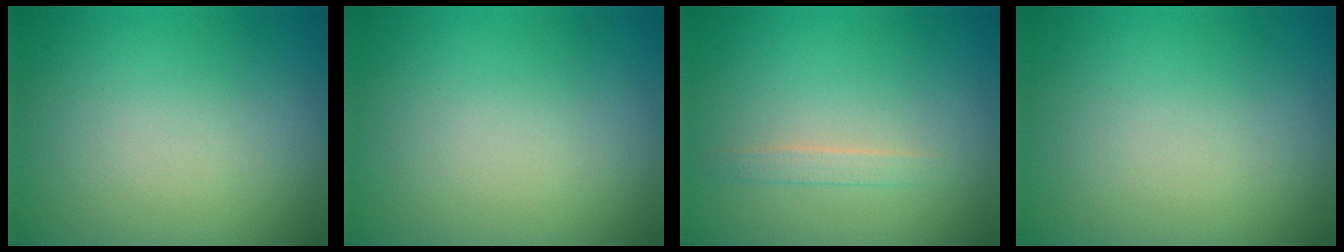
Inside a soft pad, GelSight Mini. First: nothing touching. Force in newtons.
{"total": 0.0}
{"total": 1.1, "press": 1.1, "slide": 0.1}
{"total": 0.0}